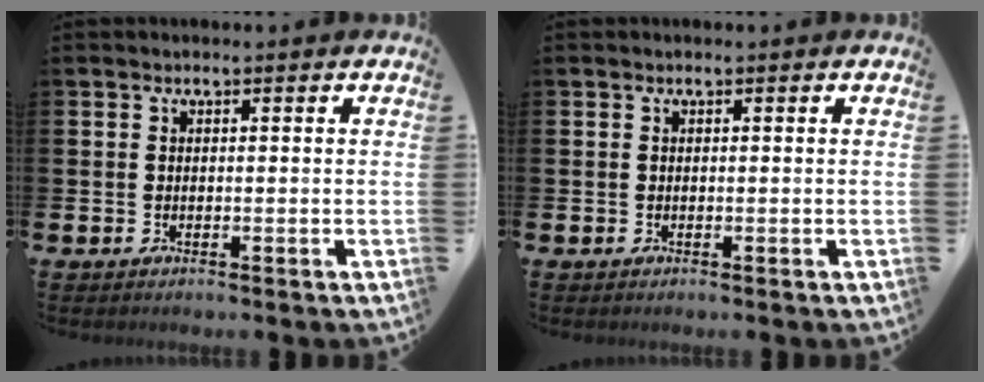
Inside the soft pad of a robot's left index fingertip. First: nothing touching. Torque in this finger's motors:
{"motor_torque": [-0.01, 0.01, 0.00, 0.00]}